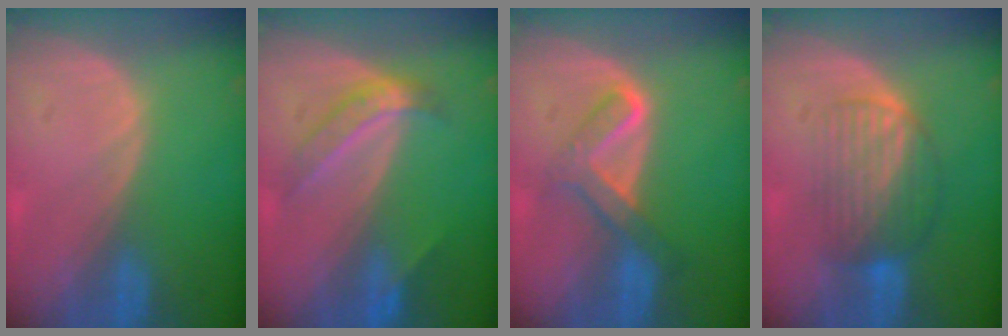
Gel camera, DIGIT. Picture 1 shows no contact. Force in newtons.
{"total": 5.4, "press": 4.7, "slide": 2.5}
{"total": 5.2, "press": 5.1, "slide": 0.3}
{"total": 6.7, "press": 6.4, "slide": 1.8}